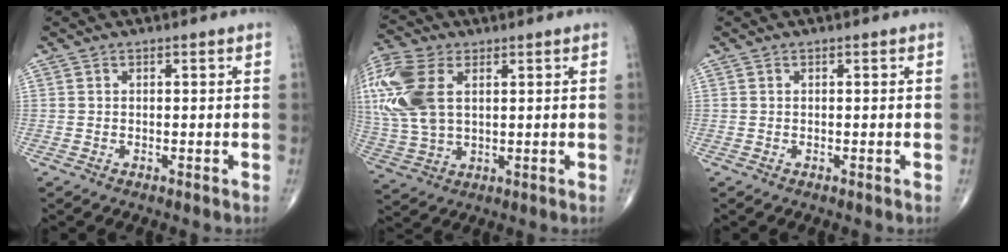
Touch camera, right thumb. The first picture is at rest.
{"total": 18.0, "force": [5.0, 10.9, 13.5], "torque": [-0.343, 0.004, 0.098]}
{"total": 0.0}